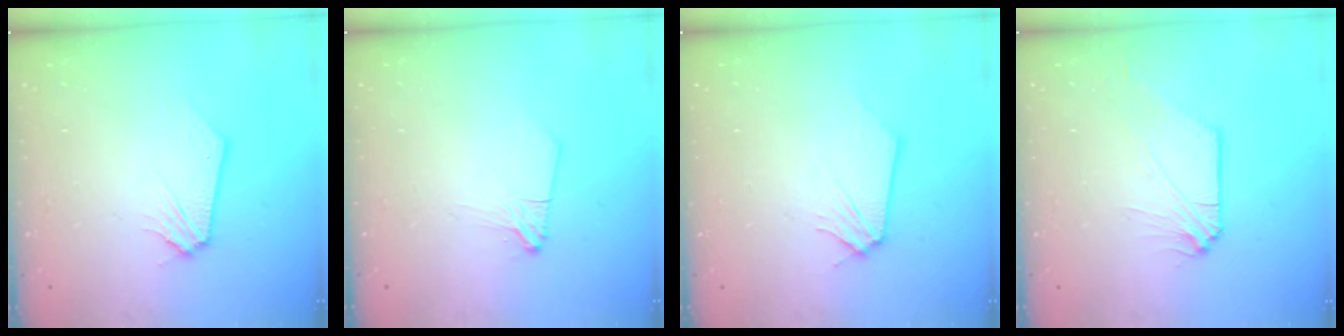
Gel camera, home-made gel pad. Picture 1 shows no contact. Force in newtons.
{"total": 2.0, "press": 2.0, "slide": 0.4}
{"total": 0.0}
{"total": 0.7, "press": 0.7, "slide": 0.0}